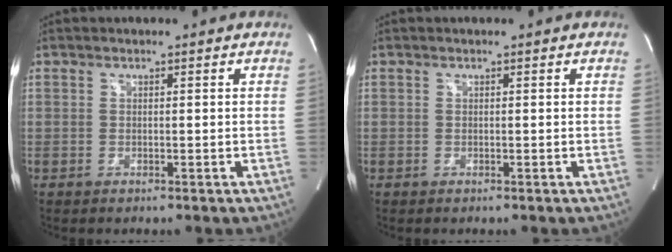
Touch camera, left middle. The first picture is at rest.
{"total": 0.0}